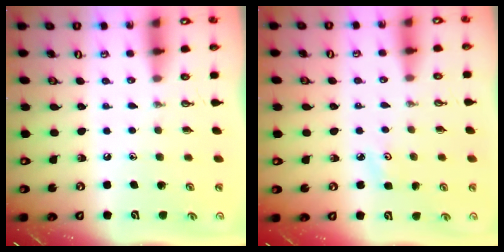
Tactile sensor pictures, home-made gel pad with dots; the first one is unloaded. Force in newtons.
{"total": 2.8, "press": 2.8, "slide": 0.4}